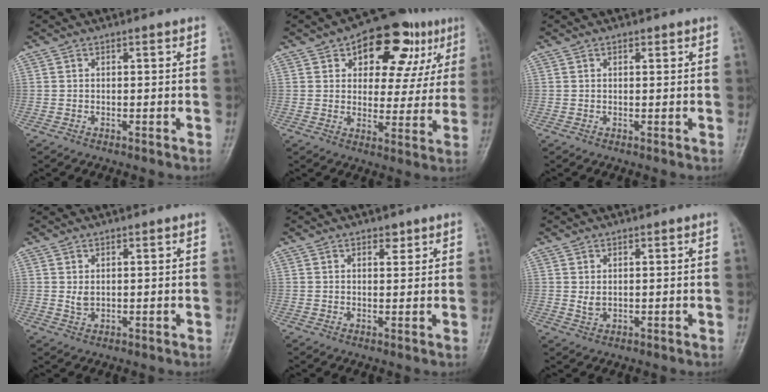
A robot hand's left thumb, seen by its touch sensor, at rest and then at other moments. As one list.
[{"total": 17.5, "force": [8.0, 9.8, 12.0], "torque": [-0.099, -0.005, 0.107]}, {"total": 0.7, "force": [0.4, 0.4, 0.3], "torque": [-0.002, -0.002, 0.004]}, {"total": 1.8, "force": [0.6, 1.2, 1.2], "torque": [-0.017, -0.006, 0.014]}, {"total": 2.1, "force": [1.4, 1.2, 1.1], "torque": [-0.002, -0.007, 0.018]}, {"total": 1.7, "force": [0.6, 1.1, 1.2], "torque": [-0.017, -0.007, 0.015]}]